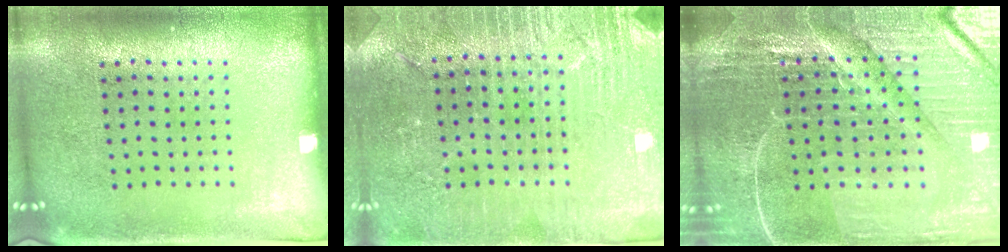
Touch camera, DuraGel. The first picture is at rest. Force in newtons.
{"total": 3.5, "press": 3.4, "slide": 0.7}
{"total": 5.4, "press": 5.1, "slide": 1.9}